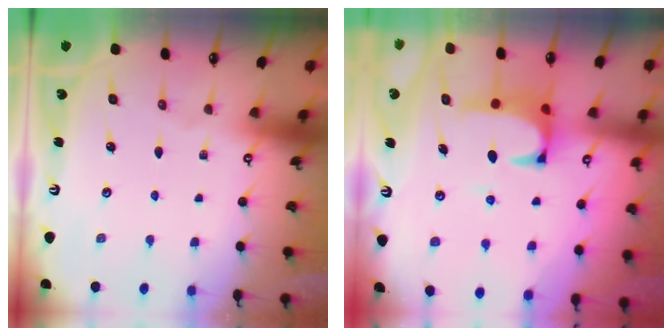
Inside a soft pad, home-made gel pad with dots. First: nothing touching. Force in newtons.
{"total": 3.3, "press": 3.2, "slide": 0.8}